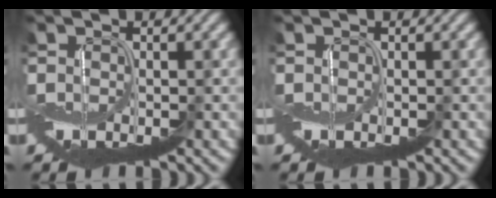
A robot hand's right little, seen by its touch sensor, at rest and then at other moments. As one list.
[{"total": 0.0}]